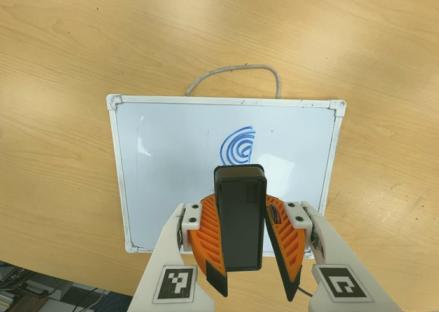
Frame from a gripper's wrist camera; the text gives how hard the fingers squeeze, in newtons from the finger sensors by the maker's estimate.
{"total": 8.9, "left": 9.3, "right": 8.6}